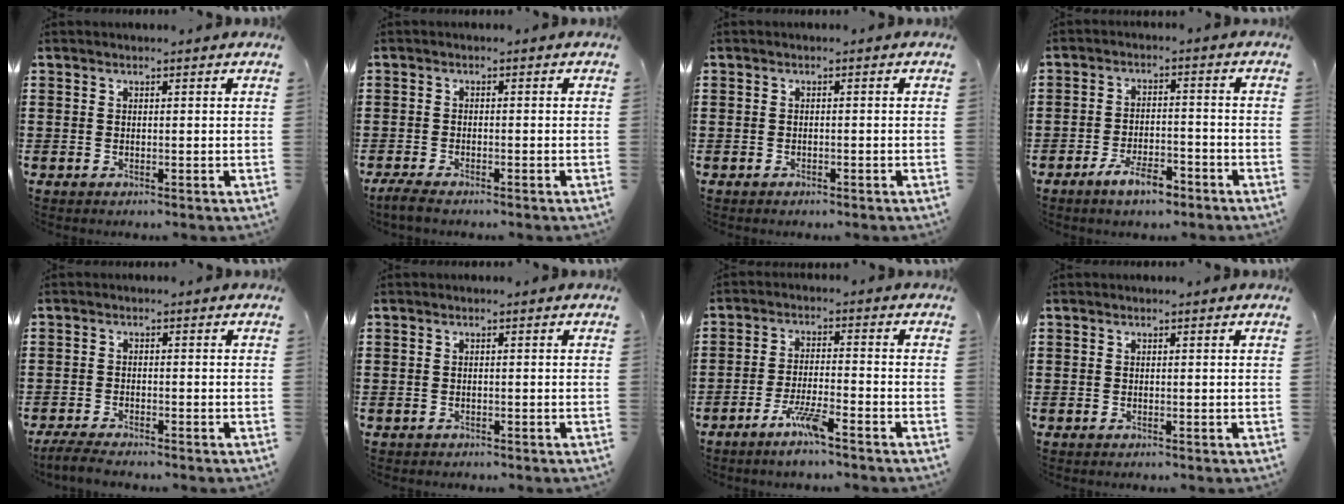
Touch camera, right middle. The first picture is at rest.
{"total": 2.1, "force": [-1.8, 0.4, 0.8], "torque": [-0.023, 0.001, -0.039]}
{"total": 0.9, "force": [-0.8, 0.4, 0.1], "torque": [-0.003, 0.000, -0.017]}
{"total": 5.5, "force": [-4.2, 1.7, 3.2], "torque": [-0.063, 0.004, -0.081]}
{"total": 3.2, "force": [-3.0, 0.4, 0.9], "torque": [-0.030, -0.004, -0.066]}
{"total": 0.8, "force": [-0.7, 0.3, -0.1], "torque": [0.001, 0.002, -0.017]}
{"total": 5.5, "force": [-3.8, 0.4, 3.9], "torque": [-0.085, -0.007, -0.069]}
{"total": 0.0}